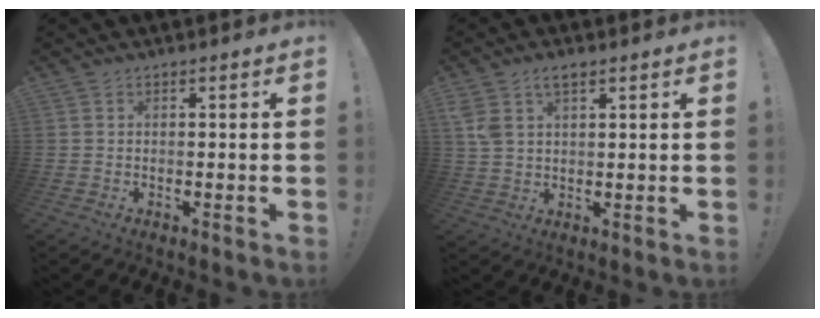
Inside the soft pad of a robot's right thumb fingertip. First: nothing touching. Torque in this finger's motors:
{"motor_torque": [0.04, 0.08, 0.43, 0.13, 0.00]}